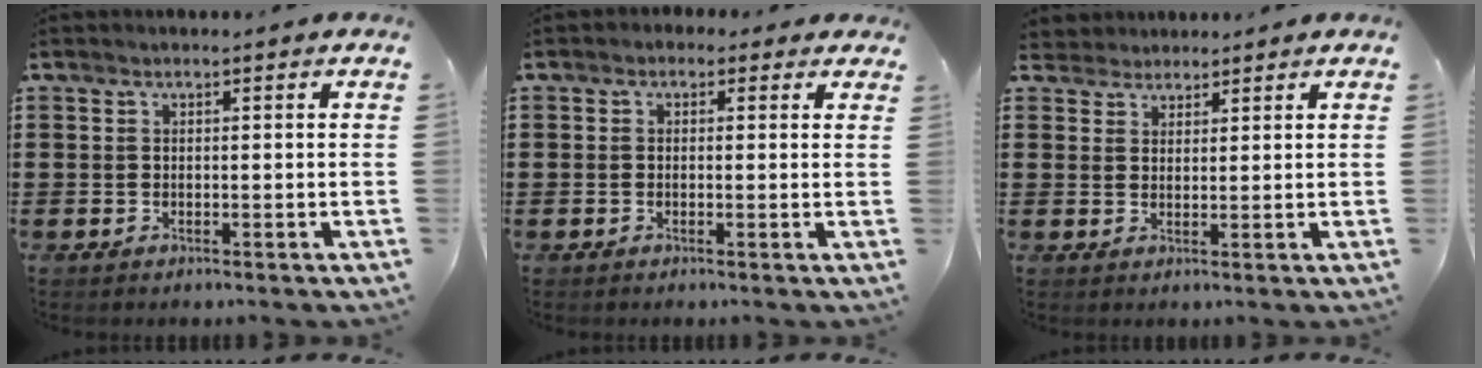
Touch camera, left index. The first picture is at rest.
{"total": 1.1, "force": [-0.2, 1.0, 0.5], "torque": [-0.011, 0.006, -0.005]}
{"total": 2.3, "force": [2.1, 1.0, -0.4], "torque": [-0.002, 0.005, 0.040]}